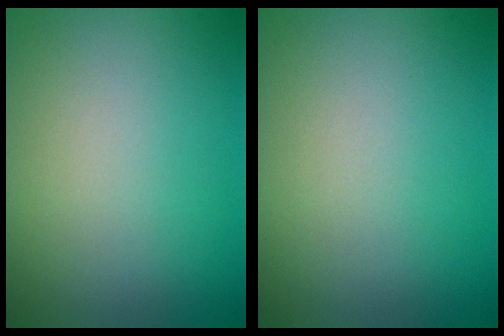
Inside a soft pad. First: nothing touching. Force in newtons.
{"total": 0.0}